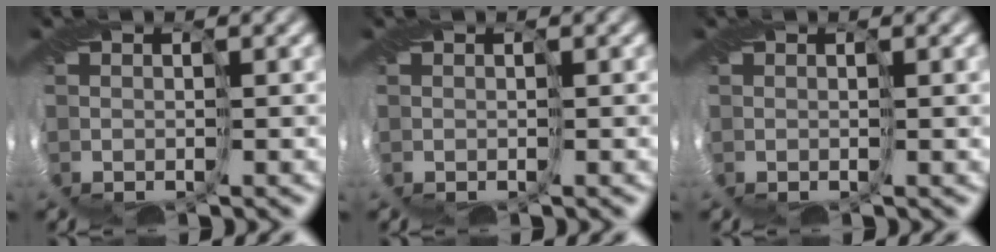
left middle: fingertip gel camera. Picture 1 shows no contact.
{"total": 0.0}
{"total": 0.7, "force": [0.3, -0.2, 0.6], "torque": [-0.007, 0.003, 0.004]}